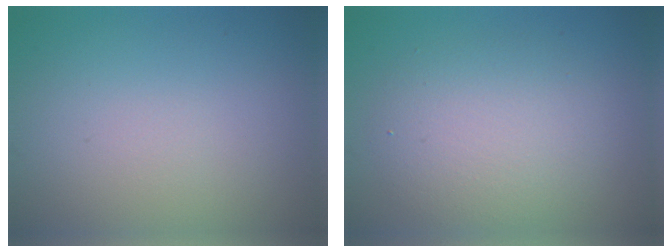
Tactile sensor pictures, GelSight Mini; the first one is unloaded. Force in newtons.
{"total": 4.8, "press": 4.8, "slide": 0.4}